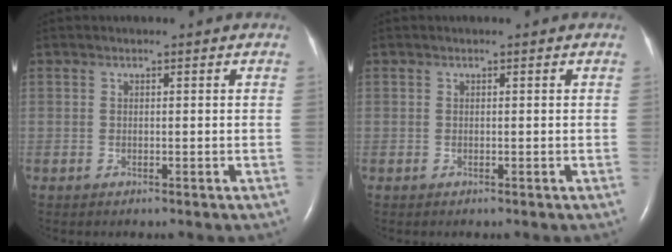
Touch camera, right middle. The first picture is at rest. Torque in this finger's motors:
{"motor_torque": [-0.07, 0.13, 0.00, 0.01]}